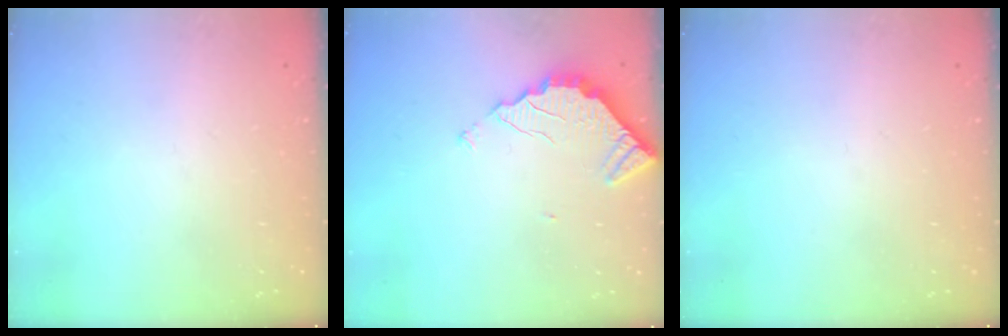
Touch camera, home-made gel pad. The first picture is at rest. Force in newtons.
{"total": 3.3, "press": 3.3, "slide": 0.3}
{"total": 0.0}